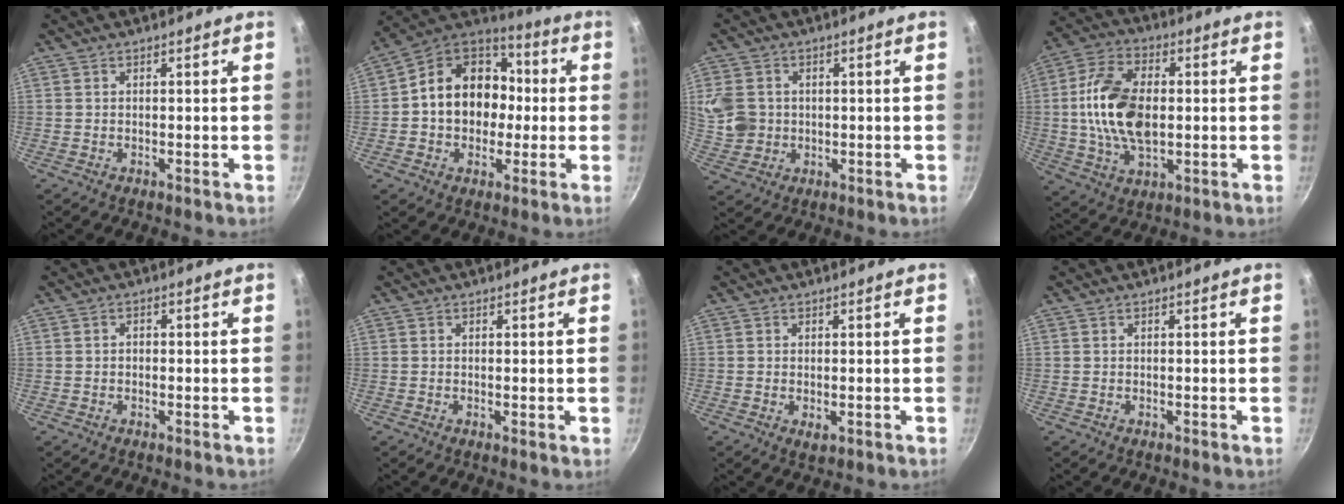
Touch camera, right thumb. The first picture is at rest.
{"total": 17.5, "force": [0.1, 14.1, 10.4], "torque": [-0.135, 0.042, -0.013]}
{"total": 8.3, "force": [0.9, 7.3, 4.0], "torque": [-0.067, -0.007, 0.020]}
{"total": 15.7, "force": [0.3, 9.3, 12.6], "torque": [-0.225, 0.013, -0.002]}
{"total": 1.0, "force": [-0.2, 0.8, 0.5], "torque": [-0.008, 0.006, -0.004]}
{"total": 0.6, "force": [0.0, 0.0, 0.6], "torque": [-0.009, -0.004, -0.001]}
{"total": 1.5, "force": [-0.2, 0.9, 1.3], "torque": [-0.021, -0.006, 0.000]}
{"total": 0.0}